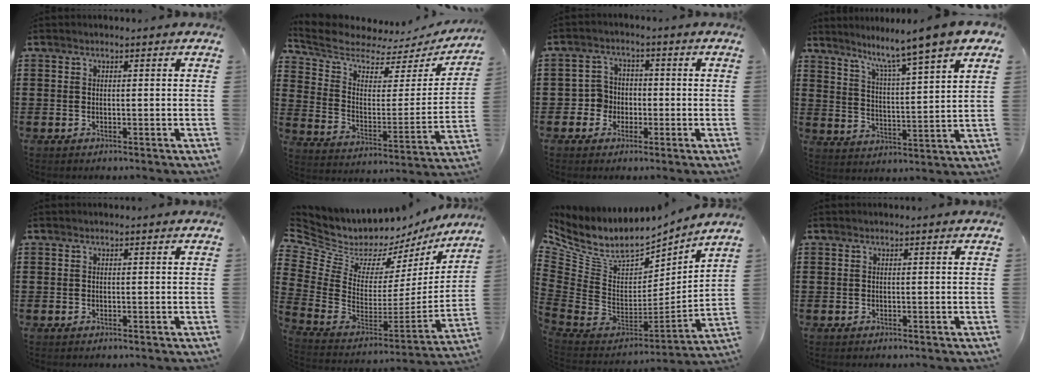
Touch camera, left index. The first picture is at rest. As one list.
[{"total": 6.5, "force": [5.6, 2.4, 2.5], "torque": [-0.080, -0.043, 0.095]}, {"total": 3.9, "force": [-1.3, 3.6, 0.9], "torque": [-0.037, 0.003, -0.031]}, {"total": 6.6, "force": [5.4, -1.0, 3.6], "torque": [-0.094, -0.042, 0.081]}, {"total": 0.0}, {"total": 6.2, "force": [5.8, 2.2, 0.3], "torque": [-0.052, -0.067, 0.100]}, {"total": 8.4, "force": [5.8, 4.3, 4.3], "torque": [-0.120, -0.056, 0.100]}, {"total": 0.0}]